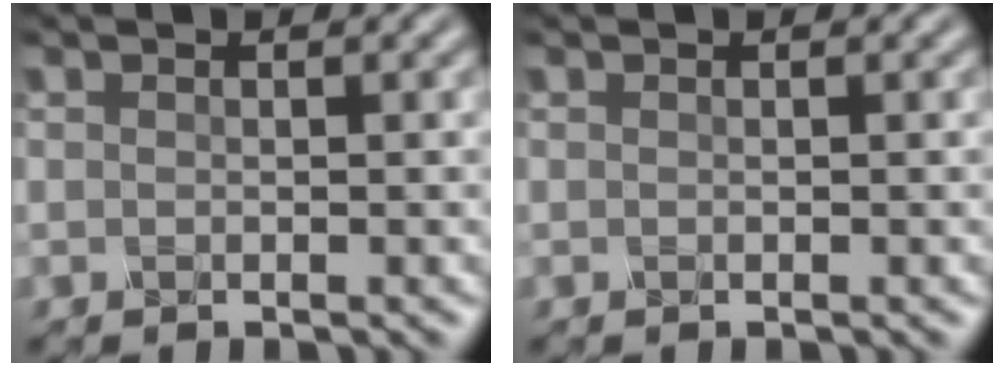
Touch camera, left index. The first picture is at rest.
{"total": 0.0}